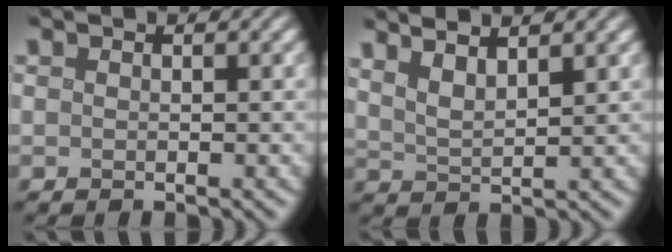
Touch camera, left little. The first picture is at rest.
{"total": 3.4, "force": [2.3, 0.8, 2.3], "torque": [-0.042, 0.012, 0.040]}